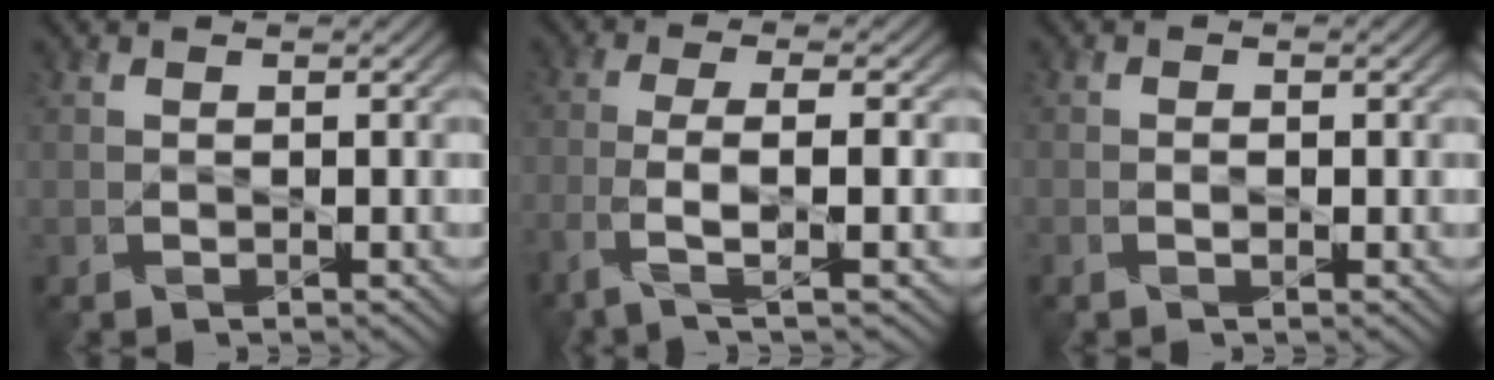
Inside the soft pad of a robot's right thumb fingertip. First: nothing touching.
{"total": 6.2, "force": [-2.4, 1.2, 5.5], "torque": [-0.104, 0.003, -0.059]}
{"total": 1.2, "force": [-0.4, 0.5, 1.0], "torque": [-0.018, 0.001, -0.007]}